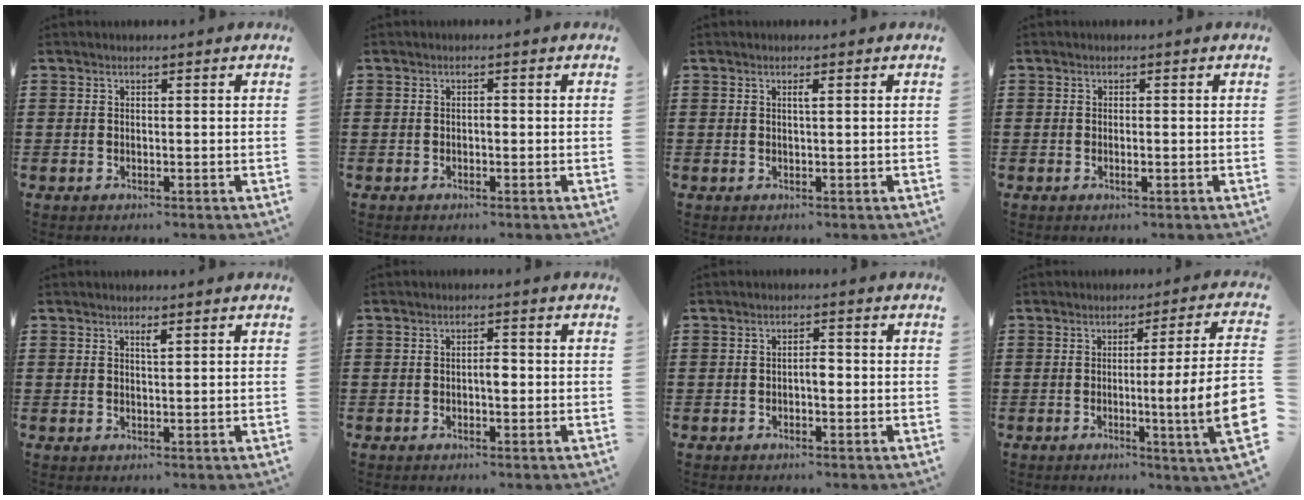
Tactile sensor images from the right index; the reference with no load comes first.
{"total": 0.7, "force": [-0.2, 0.3, 0.6], "torque": [-0.014, -0.002, -0.003]}
{"total": 0.7, "force": [0.2, -0.1, 0.7], "torque": [-0.012, -0.003, 0.005]}
{"total": 0.8, "force": [-0.3, 0.2, 0.7], "torque": [-0.013, -0.005, -0.003]}
{"total": 1.2, "force": [0.7, 0.2, 1.0], "torque": [-0.012, -0.002, 0.009]}
{"total": 2.0, "force": [-0.3, 0.7, 1.9], "torque": [-0.036, 0.000, -0.006]}
{"total": 1.7, "force": [-0.4, 0.7, 1.6], "torque": [-0.029, 0.002, -0.010]}
{"total": 9.9, "force": [-1.2, -0.4, 9.8], "torque": [-0.155, -0.021, -0.027]}